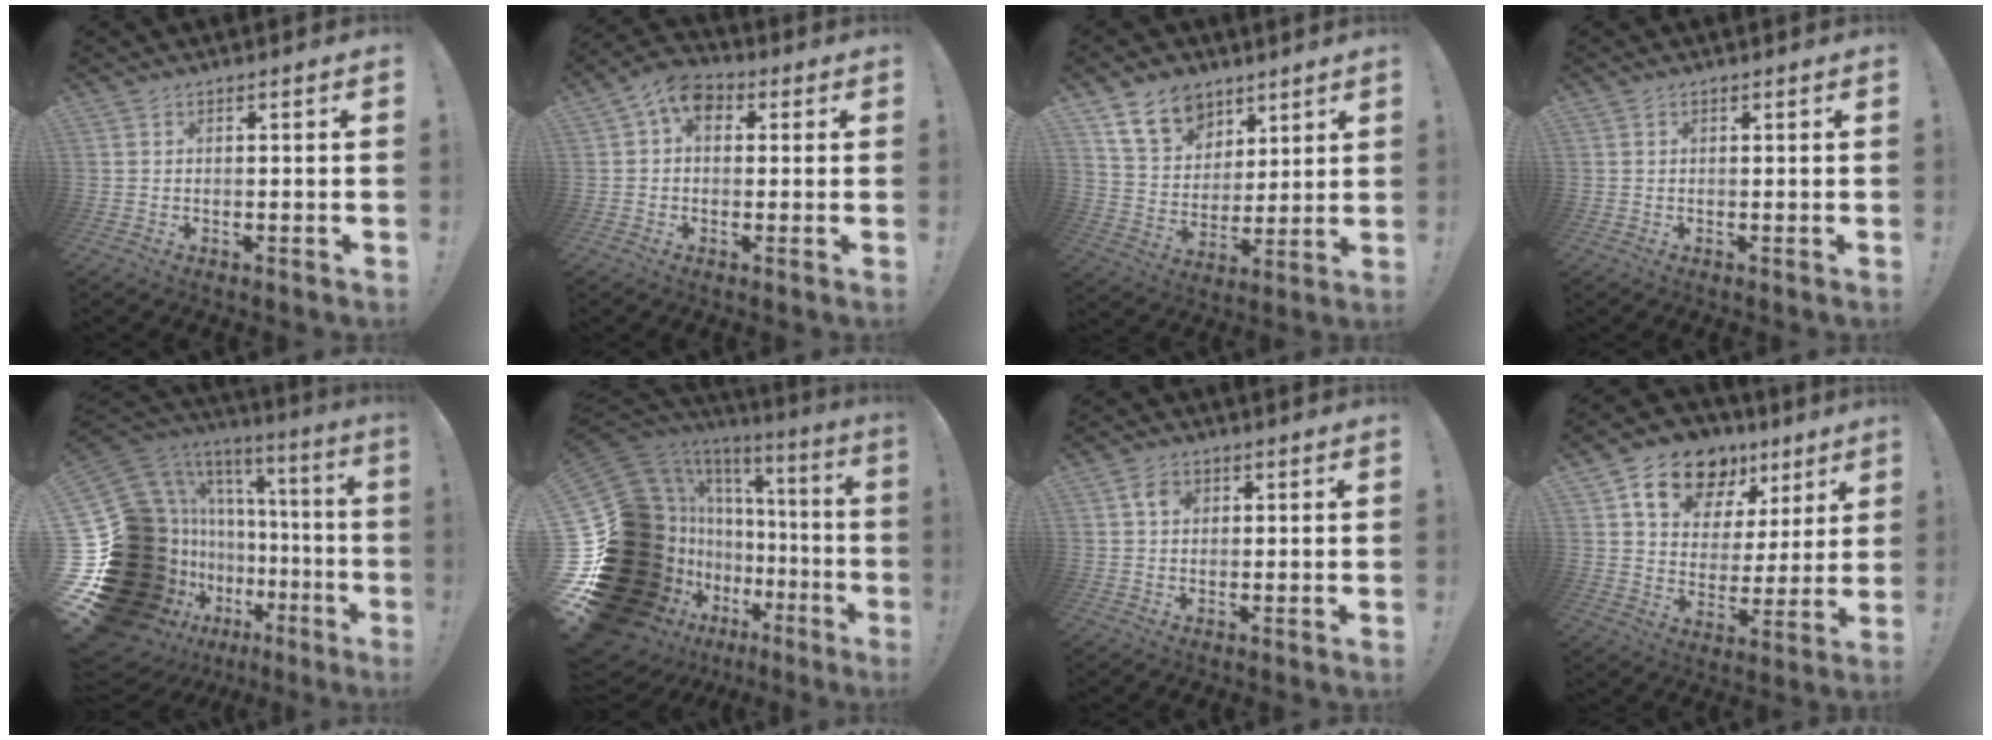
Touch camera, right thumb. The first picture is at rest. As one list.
[{"total": 7.1, "force": [2.4, 4.8, 4.7], "torque": [-0.078, 0.002, 0.049]}, {"total": 14.1, "force": [8.6, 10.0, 5.0], "torque": [-0.084, -0.051, 0.168]}, {"total": 0.5, "force": [0.4, 0.2, 0.1], "torque": [0.005, -0.003, 0.007]}, {"total": 23.2, "force": [-5.4, 16.0, 15.9], "torque": [-0.224, -0.049, 0.006]}, {"total": 24.8, "force": [-5.8, 16.5, 17.5], "torque": [-0.269, -0.044, 0.000]}, {"total": 4.0, "force": [1.2, 2.8, 2.6], "torque": [-0.041, 0.004, 0.020]}, {"total": 16.1, "force": [10.6, 9.9, 7.0], "torque": [-0.121, -0.060, 0.193]}]